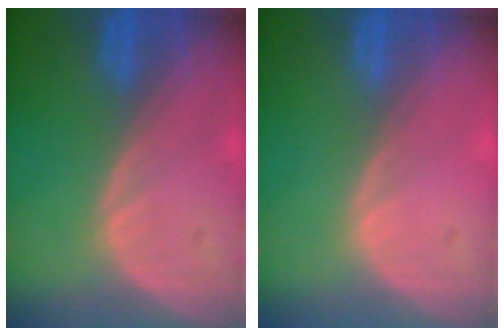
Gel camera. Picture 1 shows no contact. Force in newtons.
{"total": 0.0}